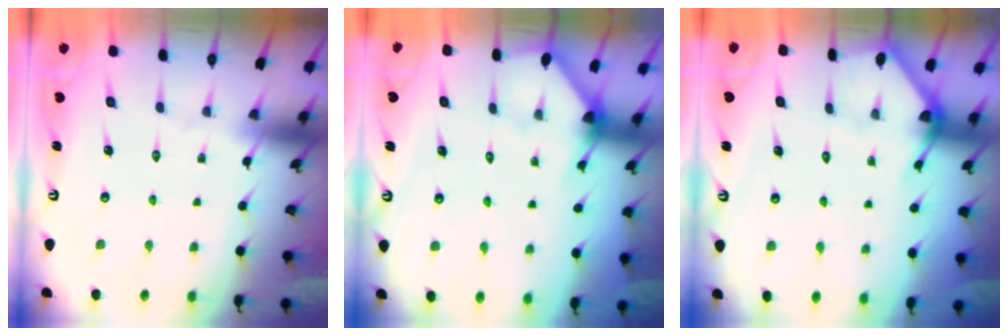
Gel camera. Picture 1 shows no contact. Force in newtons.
{"total": 2.6, "press": 2.6, "slide": 0.4}
{"total": 2.7, "press": 2.7, "slide": 0.1}